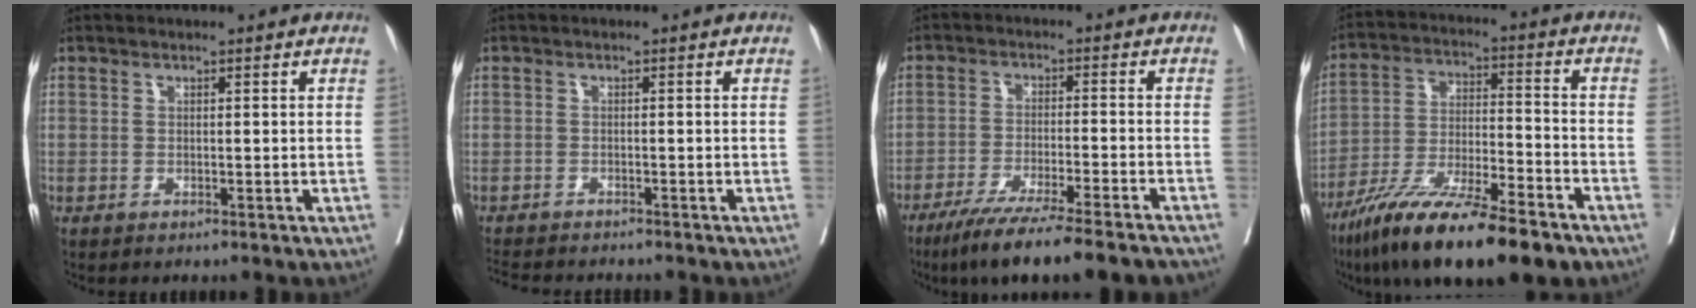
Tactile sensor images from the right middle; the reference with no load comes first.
{"total": 5.9, "force": [-5.5, 0.8, 2.0], "torque": [-0.026, -0.010, -0.086]}
{"total": 14.5, "force": [-12.0, 0.0, 8.1], "torque": [-0.114, -0.039, -0.187]}
{"total": 18.3, "force": [-13.1, 2.8, 12.5], "torque": [-0.208, -0.030, -0.230]}